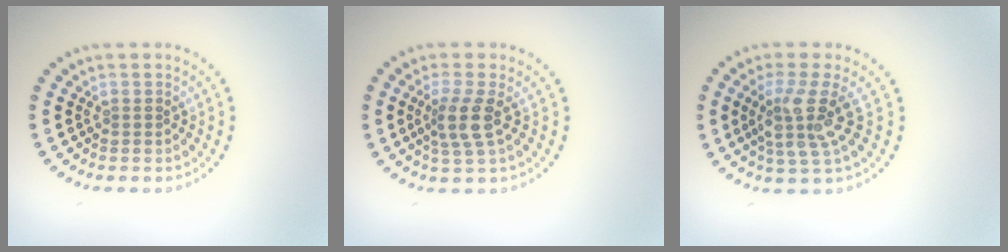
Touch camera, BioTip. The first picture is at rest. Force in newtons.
{"total": 2.7, "press": 2.2, "slide": 1.6}
{"total": 3.8, "press": 2.9, "slide": 2.5}